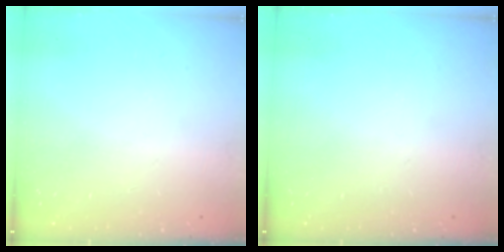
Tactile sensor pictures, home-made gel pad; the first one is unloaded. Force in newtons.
{"total": 0.0}